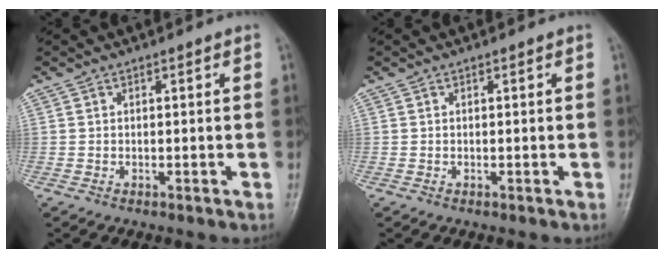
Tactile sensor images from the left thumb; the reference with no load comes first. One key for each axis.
{"total": 0.0}